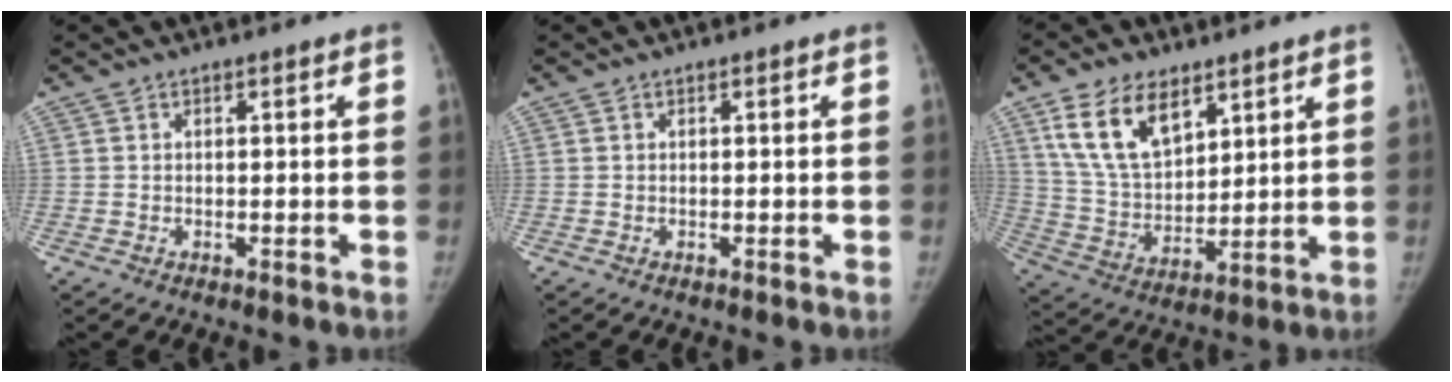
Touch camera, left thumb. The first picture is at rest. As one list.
[{"total": 0.0}, {"total": 14.2, "force": [7.9, 7.7, 9.0], "torque": [-0.141, -0.033, 0.164]}]